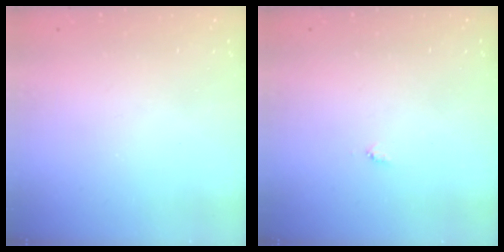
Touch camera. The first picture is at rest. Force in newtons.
{"total": 3.4, "press": 3.3, "slide": 0.5}